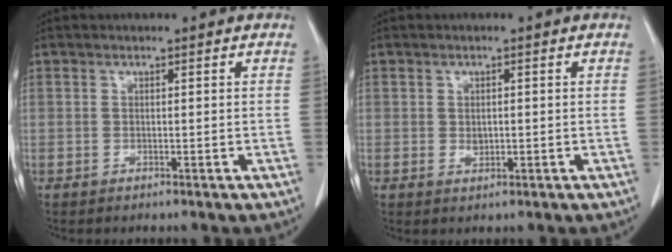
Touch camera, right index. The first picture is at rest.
{"total": 1.4, "force": [-0.1, 1.0, 1.0], "torque": [-0.017, -0.002, 0.003]}